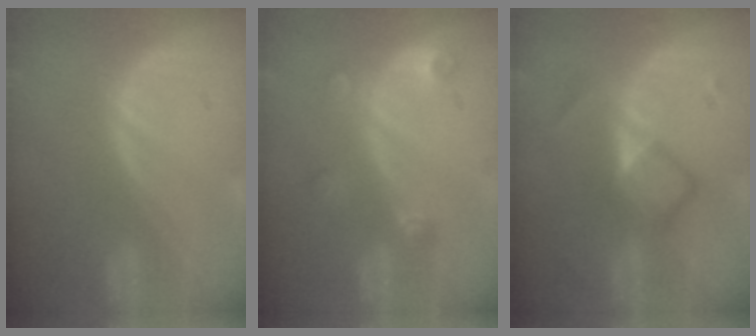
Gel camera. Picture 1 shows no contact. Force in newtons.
{"total": 3.2, "press": 2.9, "slide": 1.4}
{"total": 5.1, "press": 5.1, "slide": 0.0}